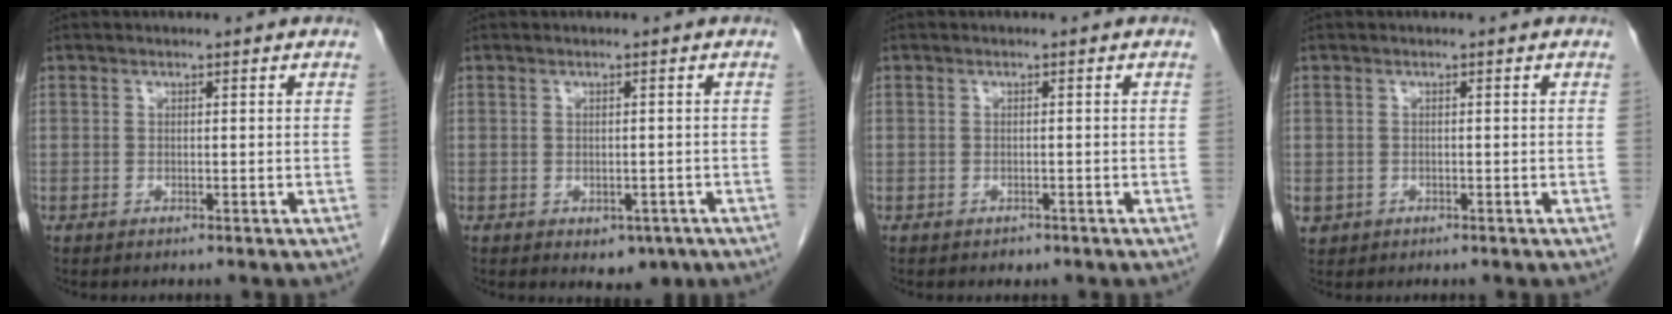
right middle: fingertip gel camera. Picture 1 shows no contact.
{"total": 3.0, "force": [-1.5, 2.0, 1.8], "torque": [-0.016, -0.002, -0.007]}
{"total": 0.8, "force": [-0.6, 0.5, 0.2], "torque": [-0.009, -0.002, -0.006]}
{"total": 1.7, "force": [-0.5, 1.5, 0.5], "torque": [-0.010, 0.002, -0.001]}